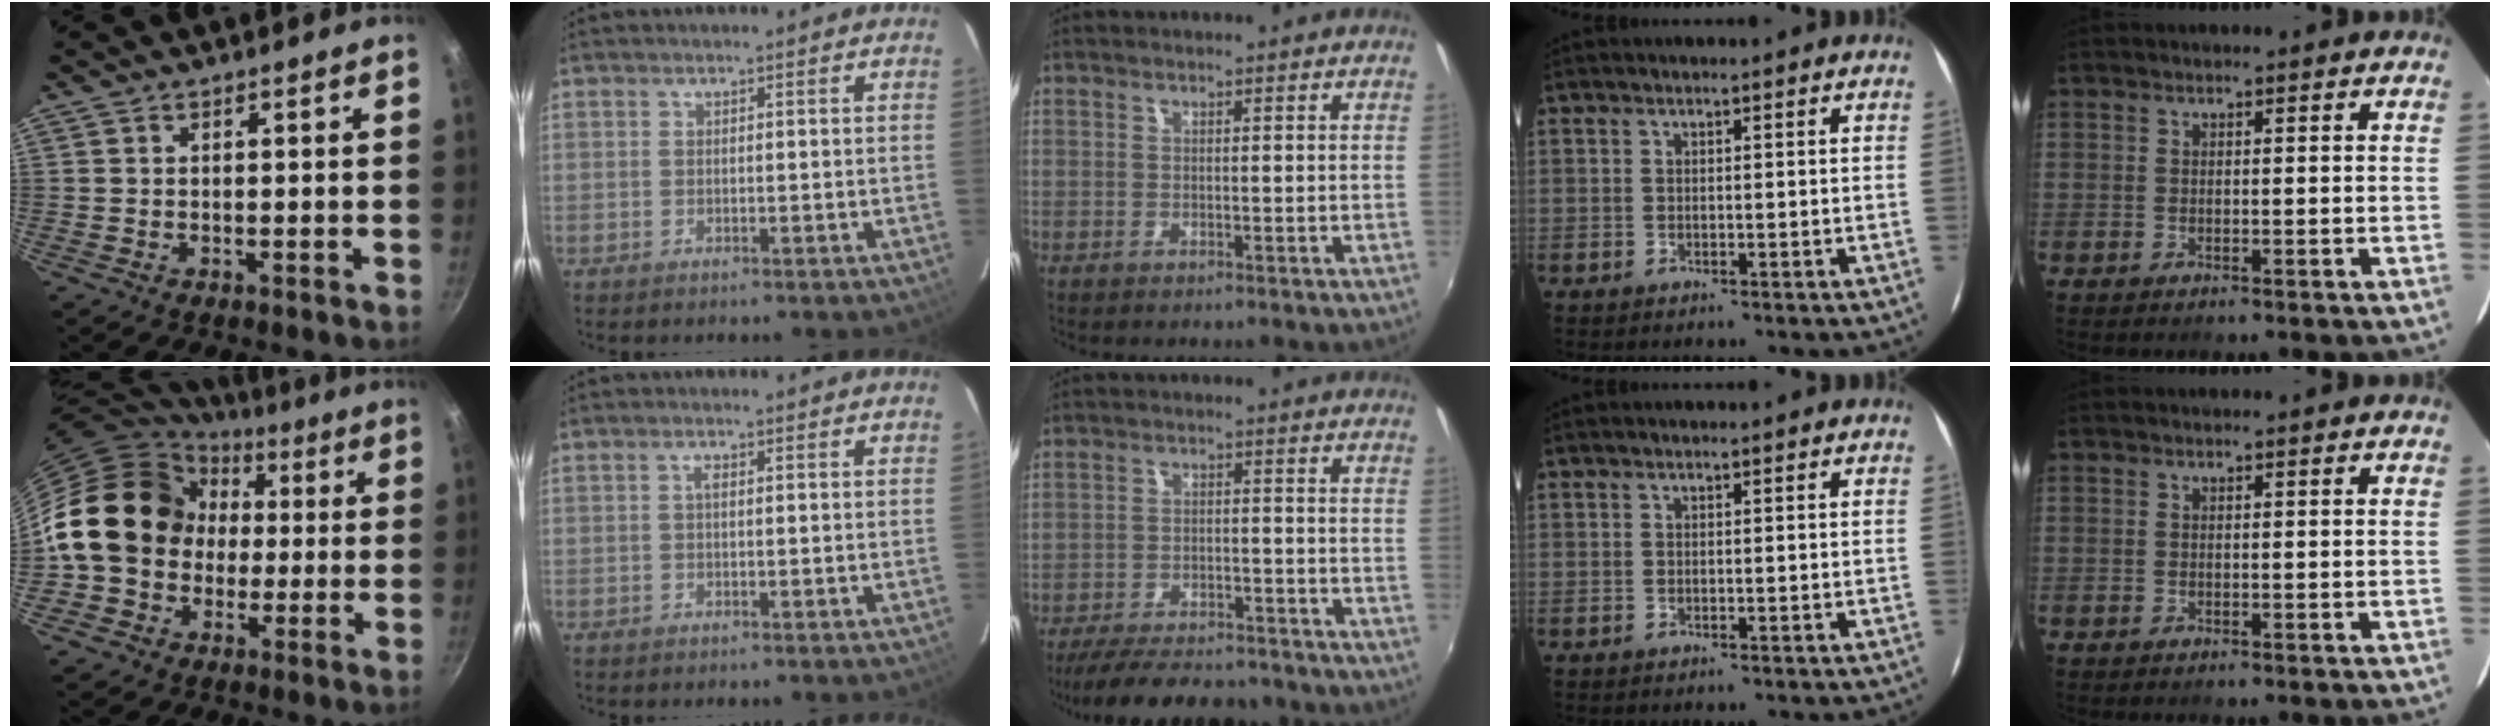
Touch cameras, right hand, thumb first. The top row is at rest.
{"thumb": {"total": 18.8, "force": [0.6, 15.8, 10.1], "torque": [-0.157, 0.051, 0.005]}, "index": {"total": 0.9, "force": [0.1, 0.4, 0.8], "torque": [-0.016, 0.005, -0.001]}, "middle": {"total": 16.9, "force": [-14.4, 4.9, 7.3], "torque": [-0.154, -0.013, -0.206]}}